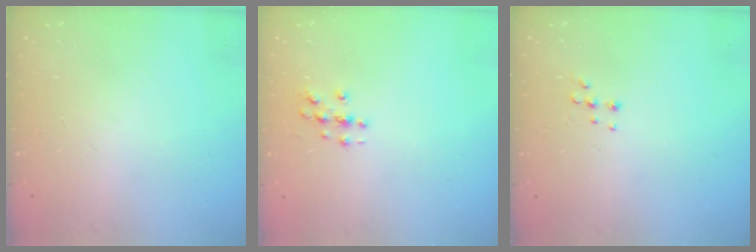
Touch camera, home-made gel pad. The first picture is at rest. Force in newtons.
{"total": 2.8, "press": 2.8, "slide": 0.3}
{"total": 5.5, "press": 5.4, "slide": 1.0}